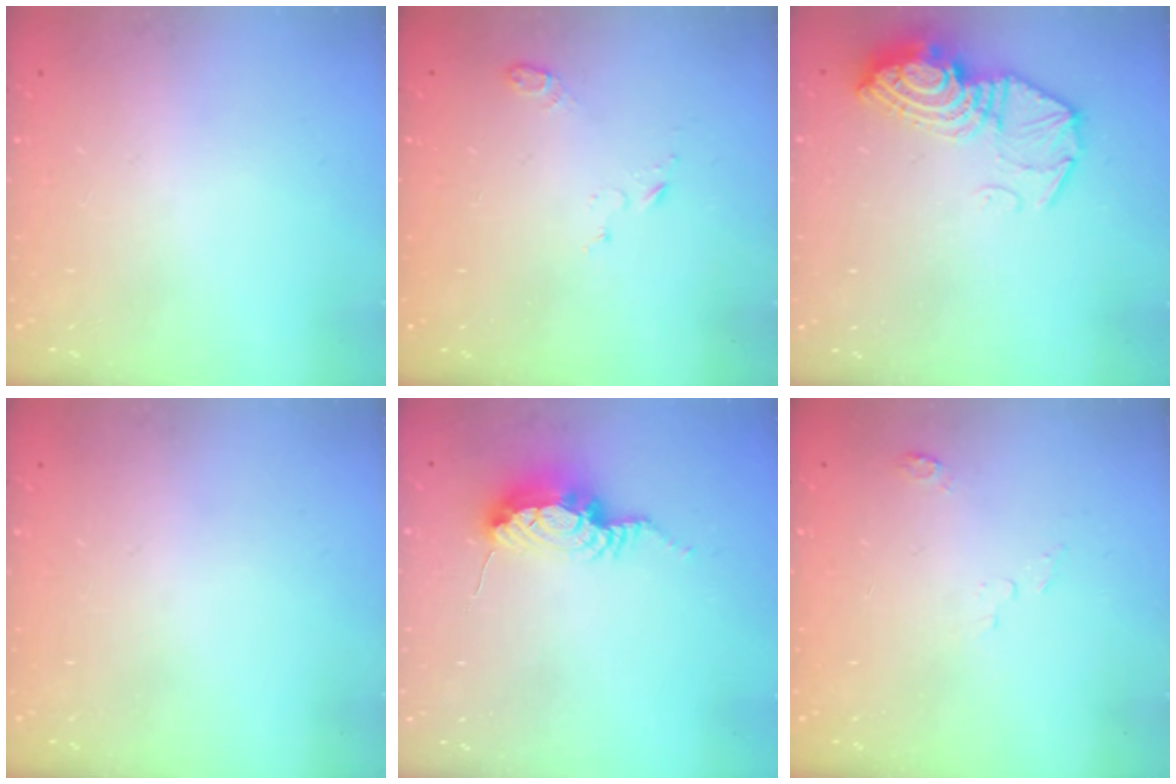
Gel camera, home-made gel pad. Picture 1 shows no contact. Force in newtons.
{"total": 4.4, "press": 4.3, "slide": 0.7}
{"total": 12.5, "press": 12.4, "slide": 1.2}
{"total": 0.0}
{"total": 8.4, "press": 8.4, "slide": 1.0}
{"total": 3.3, "press": 3.2, "slide": 0.4}